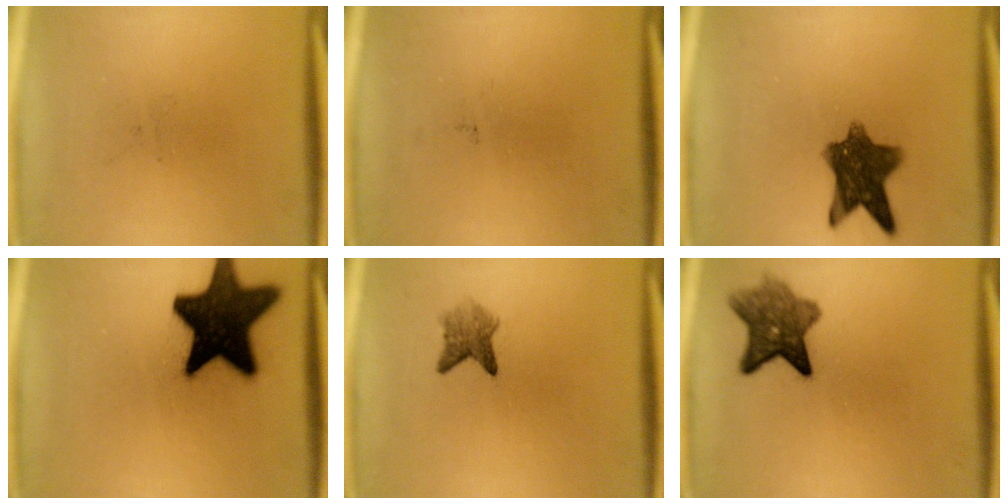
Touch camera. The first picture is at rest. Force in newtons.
{"total": 0.0}
{"total": 9.7}
{"total": 19.8}
{"total": 2.9}
{"total": 7.0}